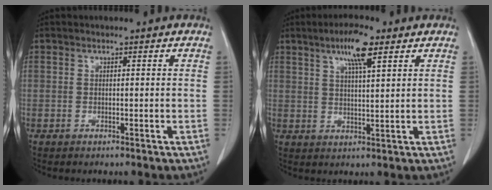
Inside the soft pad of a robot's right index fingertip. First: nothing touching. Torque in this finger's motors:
{"motor_torque": [0.69, 0.39, 0.19, 0.08]}